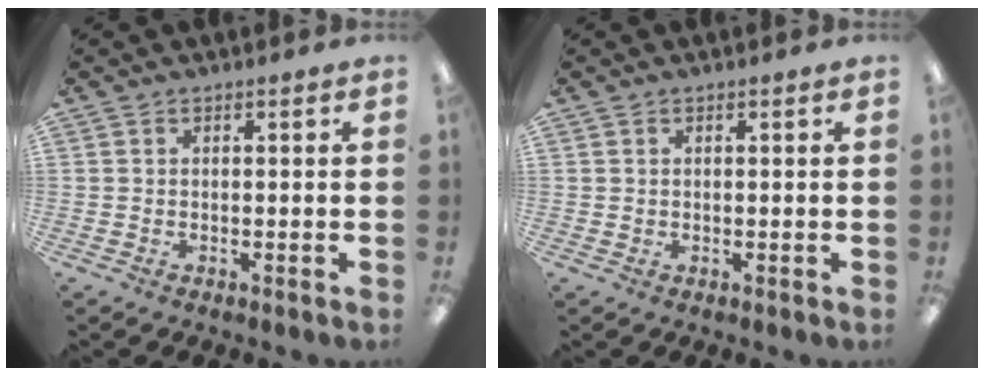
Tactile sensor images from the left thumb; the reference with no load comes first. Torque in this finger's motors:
{"motor_torque": [-0.31, -0.30, -0.07, -0.06, 0.00]}